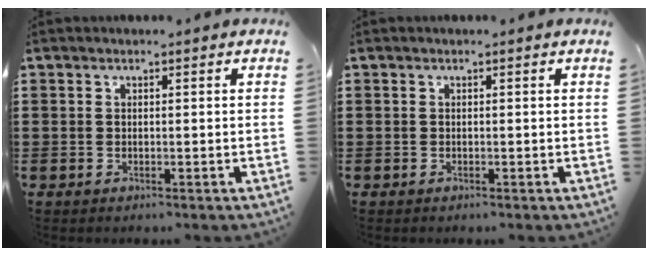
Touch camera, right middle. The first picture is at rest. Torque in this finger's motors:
{"motor_torque": [-0.06, -0.13, -0.02, 0.01]}